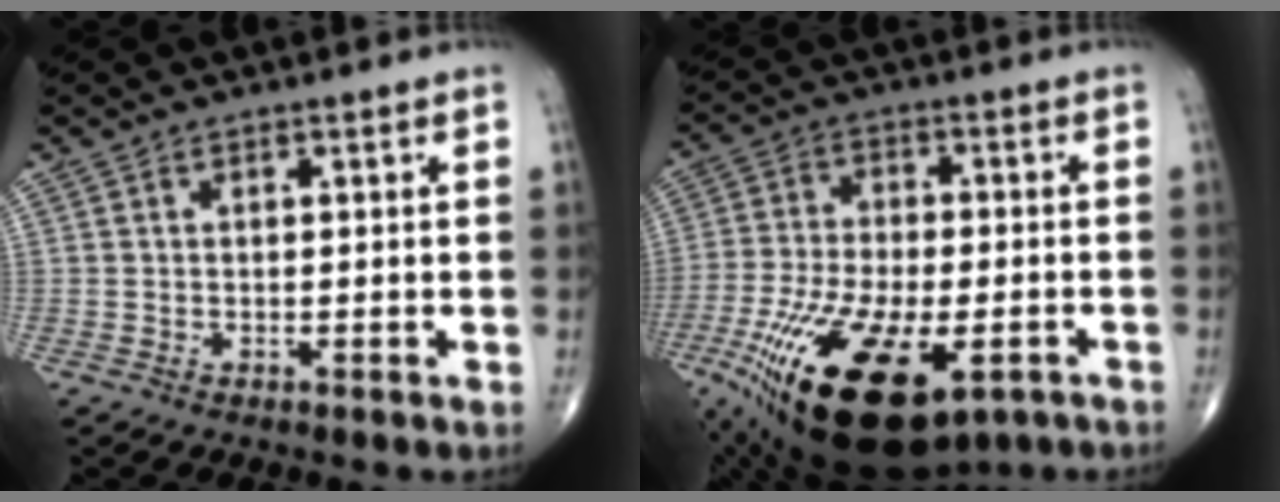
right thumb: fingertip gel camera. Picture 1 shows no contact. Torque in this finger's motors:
{"motor_torque": [2.31, -0.38, 2.27, -0.50, 0.81]}